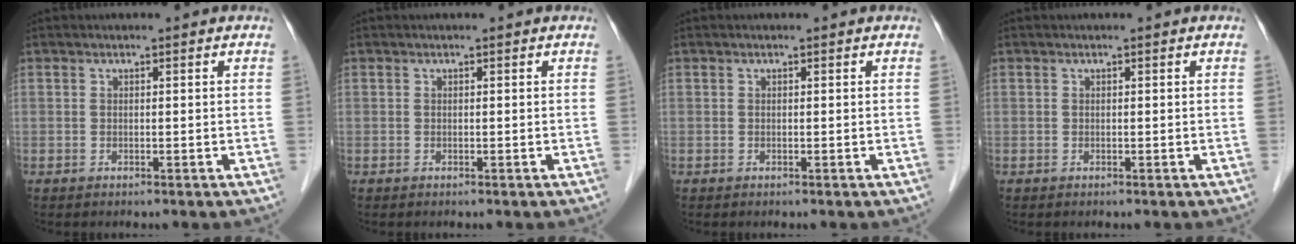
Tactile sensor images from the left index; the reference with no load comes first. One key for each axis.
{"total": 0.0}
{"total": 0.0}
{"total": 0.0}